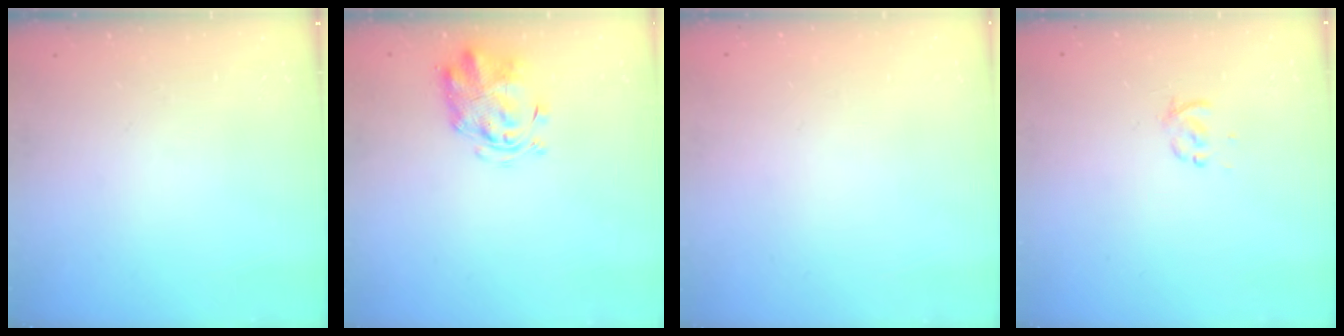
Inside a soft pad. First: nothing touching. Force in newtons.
{"total": 2.9, "press": 2.9, "slide": 0.6}
{"total": 1.6, "press": 1.6, "slide": 0.2}
{"total": 0.9, "press": 0.9, "slide": 0.2}